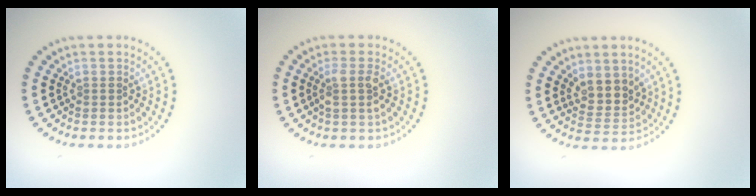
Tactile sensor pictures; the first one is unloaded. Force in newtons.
{"total": 1.8, "press": 1.5, "slide": 1.0}
{"total": 2.9, "press": 2.5, "slide": 1.5}